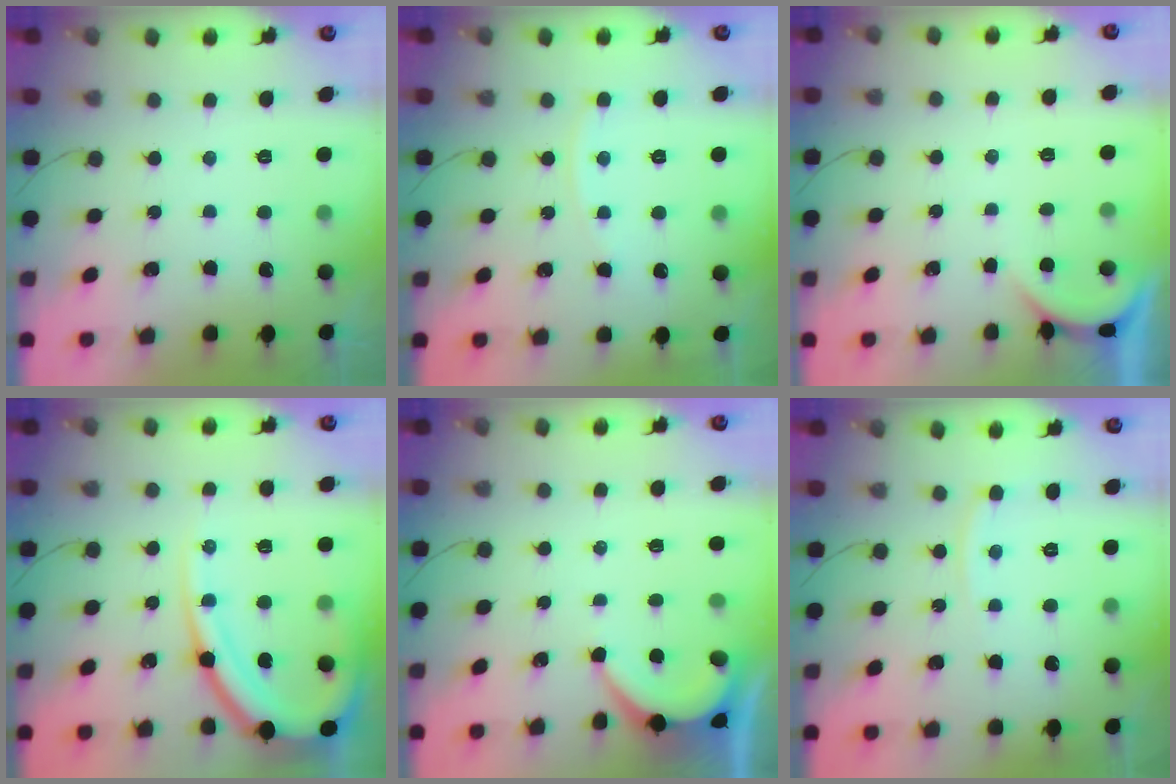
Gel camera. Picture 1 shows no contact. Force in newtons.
{"total": 4.0, "press": 4.0, "slide": 0.5}
{"total": 0.8, "press": 0.7, "slide": 0.2}
{"total": 14.4, "press": 14.3, "slide": 1.8}
{"total": 2.6, "press": 2.6, "slide": 0.3}
{"total": 5.9, "press": 5.9, "slide": 0.7}